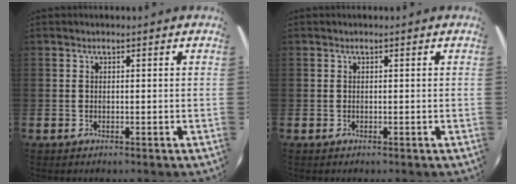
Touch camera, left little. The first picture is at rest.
{"total": 0.0}